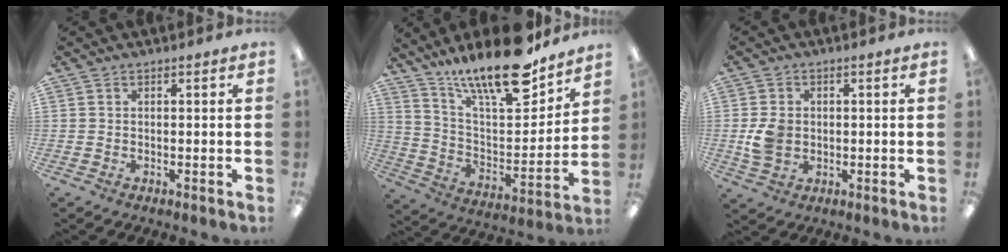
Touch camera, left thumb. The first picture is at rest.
{"total": 20.4, "force": [16.1, 5.1, 11.5], "torque": [-0.193, -0.114, 0.272]}
{"total": 5.9, "force": [-0.1, 4.8, 3.5], "torque": [-0.053, 0.003, -0.001]}